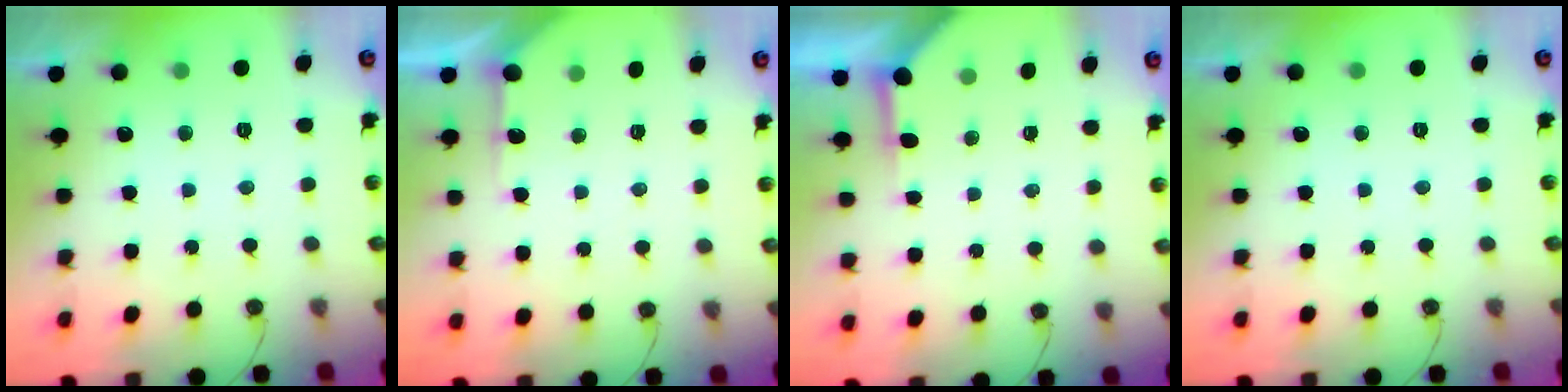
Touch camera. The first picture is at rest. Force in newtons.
{"total": 4.4, "press": 4.3, "slide": 0.5}
{"total": 3.9, "press": 3.9, "slide": 0.5}
{"total": 0.0}